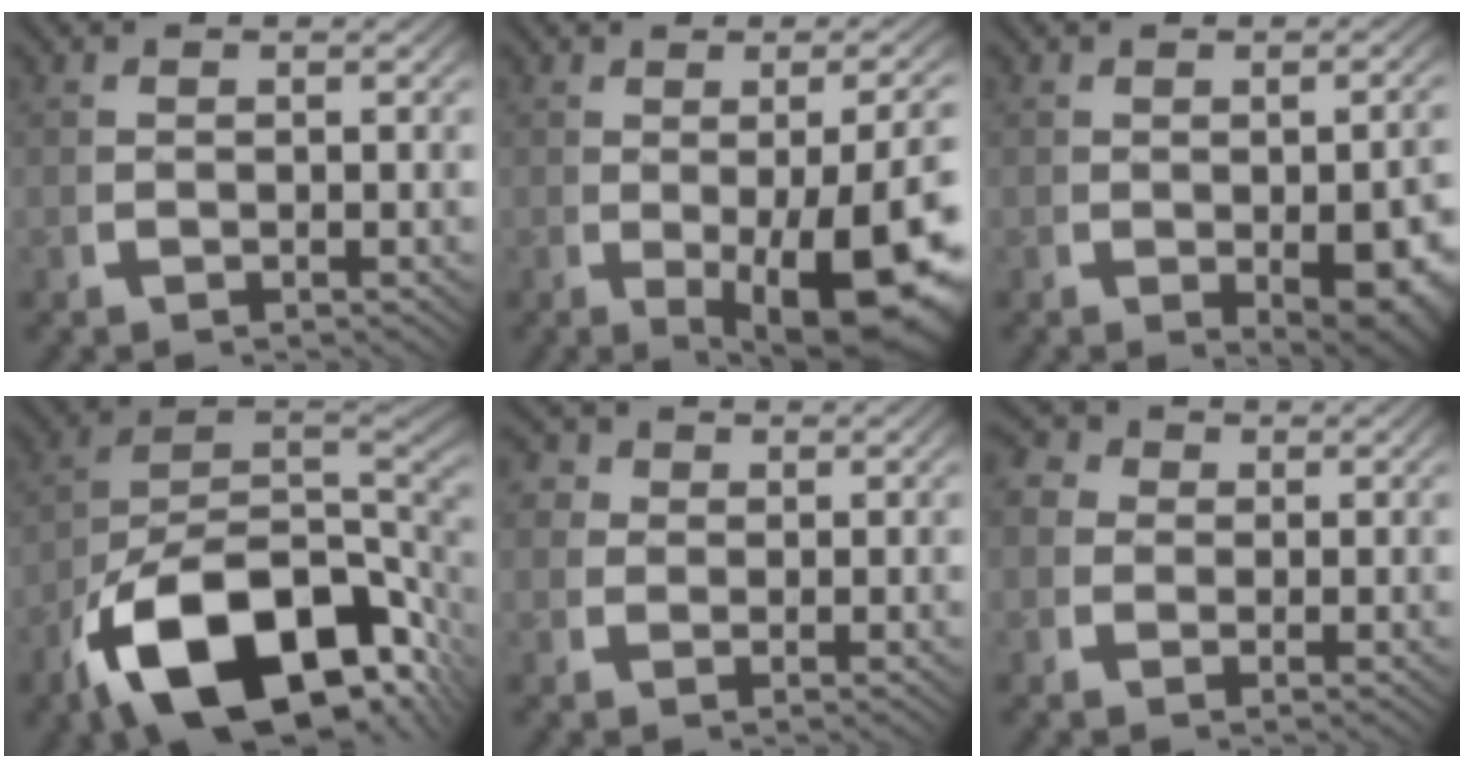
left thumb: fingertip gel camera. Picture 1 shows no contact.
{"total": 10.1, "force": [-2.4, 4.6, 8.6], "torque": [-0.130, -0.034, -0.010]}
{"total": 5.0, "force": [-1.0, 2.3, 4.3], "torque": [-0.058, -0.019, 0.000]}
{"total": 18.8, "force": [-4.0, 12.0, 14.0], "torque": [-0.255, -0.054, -0.042]}
{"total": 3.1, "force": [1.0, 2.7, 1.2], "torque": [-0.026, -0.003, 0.010]}
{"total": 3.8, "force": [0.8, 3.3, 1.7], "torque": [-0.033, 0.000, 0.000]}